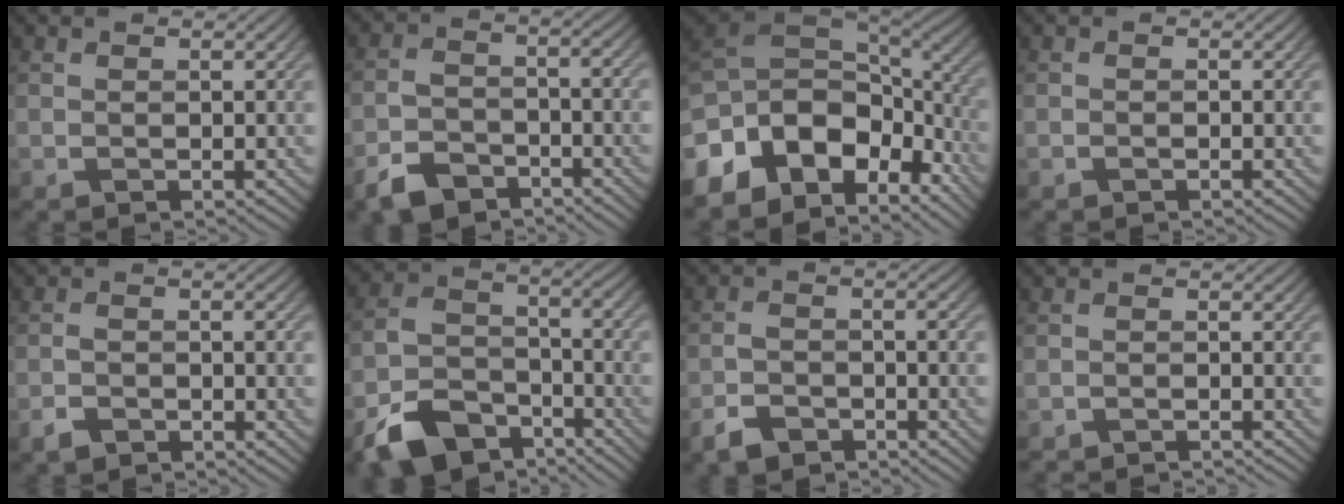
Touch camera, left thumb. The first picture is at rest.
{"total": 6.3, "force": [-4.8, 3.0, 2.8], "torque": [-0.060, -0.007, -0.101]}
{"total": 15.3, "force": [-5.2, 9.4, 10.9], "torque": [-0.254, -0.013, -0.088]}
{"total": 0.0}
{"total": 2.7, "force": [-2.0, 1.2, 1.4], "torque": [-0.026, 0.001, -0.043]}
{"total": 11.8, "force": [-8.1, 6.3, 5.9], "torque": [-0.132, -0.018, -0.156]}
{"total": 4.5, "force": [-3.4, 2.0, 2.0], "torque": [-0.040, -0.003, -0.073]}
{"total": 2.0, "force": [-2.0, 0.2, 0.1], "torque": [0.000, -0.001, -0.037]}